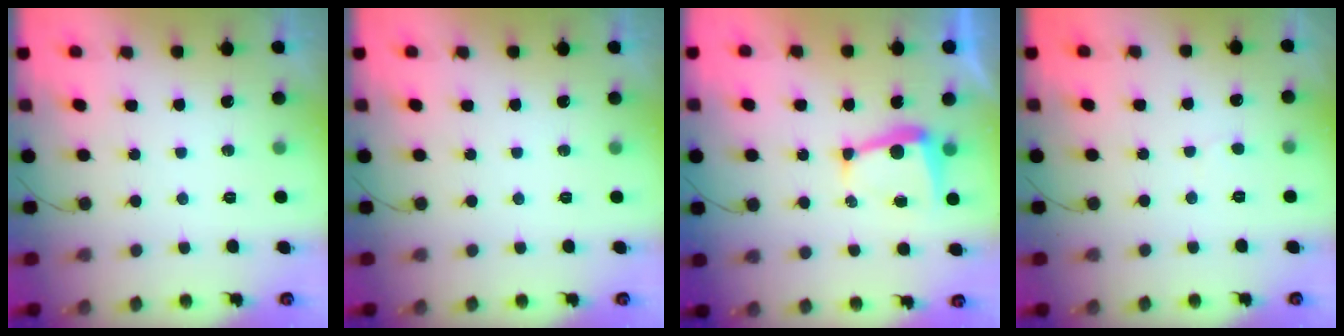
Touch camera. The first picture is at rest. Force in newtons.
{"total": 0.0}
{"total": 5.6, "press": 5.6, "slide": 0.6}
{"total": 2.6, "press": 2.6, "slide": 0.2}